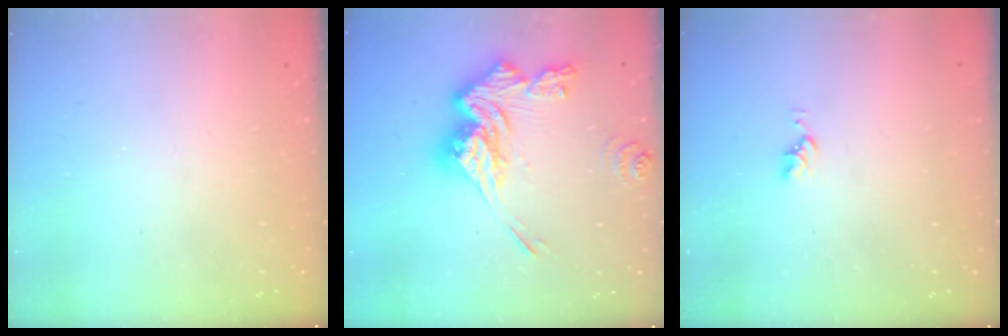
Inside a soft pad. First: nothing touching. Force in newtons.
{"total": 18.3, "press": 18.2, "slide": 1.7}
{"total": 2.1, "press": 2.0, "slide": 0.3}